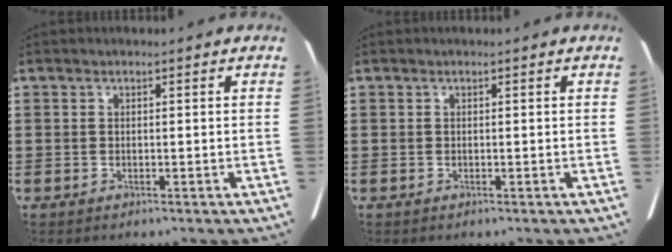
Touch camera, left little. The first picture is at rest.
{"total": 0.0}